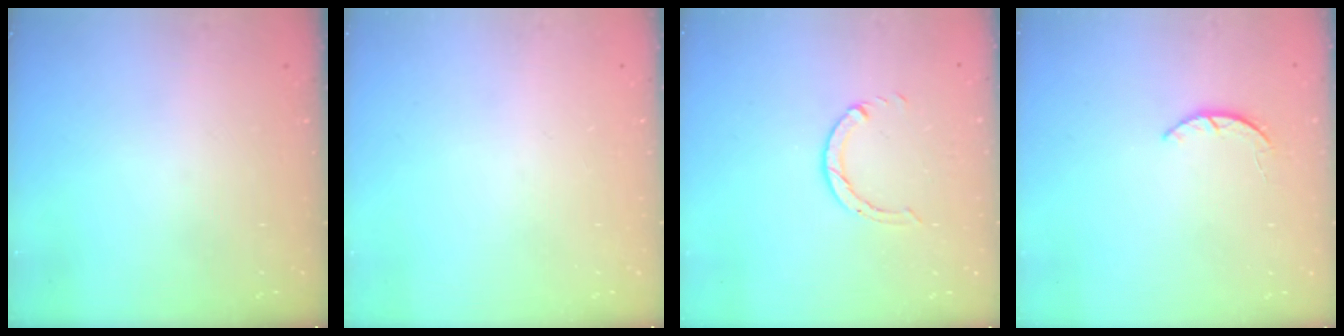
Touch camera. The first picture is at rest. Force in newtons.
{"total": 0.0}
{"total": 3.5, "press": 3.5, "slide": 0.5}
{"total": 1.9, "press": 1.9, "slide": 0.3}